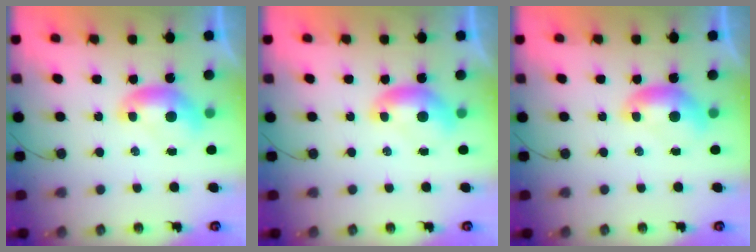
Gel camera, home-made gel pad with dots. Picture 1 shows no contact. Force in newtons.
{"total": 0.0}
{"total": 0.0}